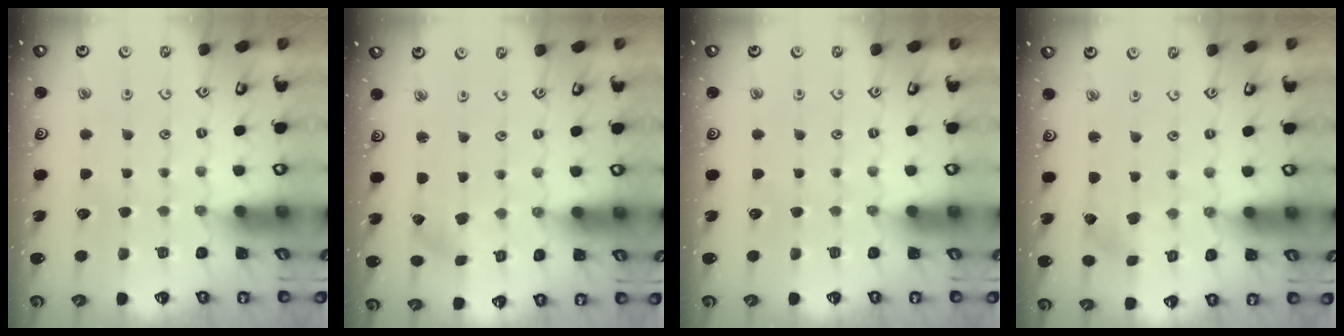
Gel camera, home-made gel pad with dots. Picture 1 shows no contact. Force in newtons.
{"total": 1.2, "press": 1.2, "slide": 0.2}
{"total": 0.0}
{"total": 2.2, "press": 2.2, "slide": 0.3}